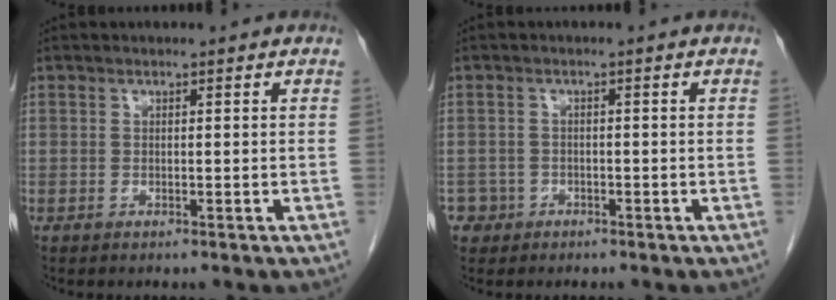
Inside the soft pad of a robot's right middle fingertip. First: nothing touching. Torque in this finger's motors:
{"motor_torque": [0.72, -0.60, 0.01, 0.02]}